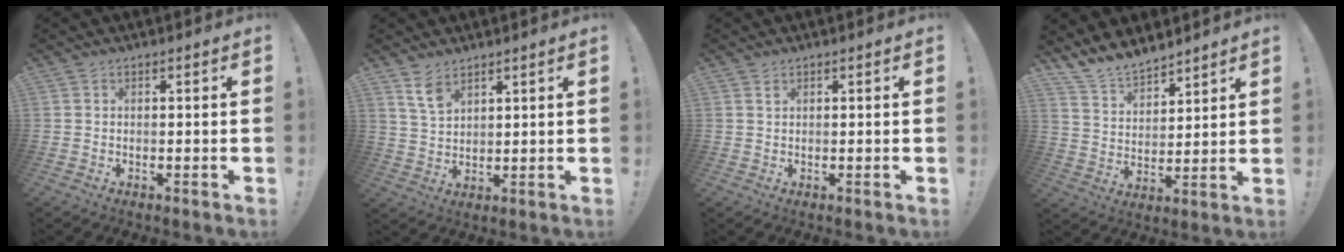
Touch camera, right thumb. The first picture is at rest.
{"total": 6.6, "force": [4.5, 3.3, 3.4], "torque": [-0.056, -0.023, 0.085]}
{"total": 0.8, "force": [0.5, 0.3, 0.4], "torque": [-0.004, -0.002, 0.009]}
{"total": 9.6, "force": [8.9, 3.3, 1.6], "torque": [-0.052, -0.070, 0.174]}